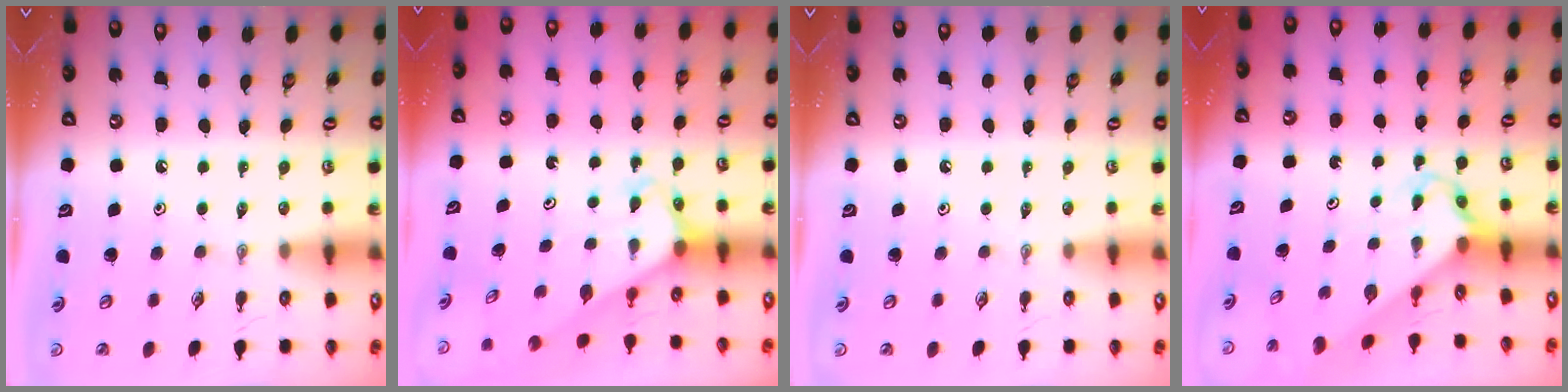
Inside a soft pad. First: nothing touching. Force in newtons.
{"total": 2.7, "press": 2.7, "slide": 0.2}
{"total": 0.0}
{"total": 2.7, "press": 2.7, "slide": 0.3}